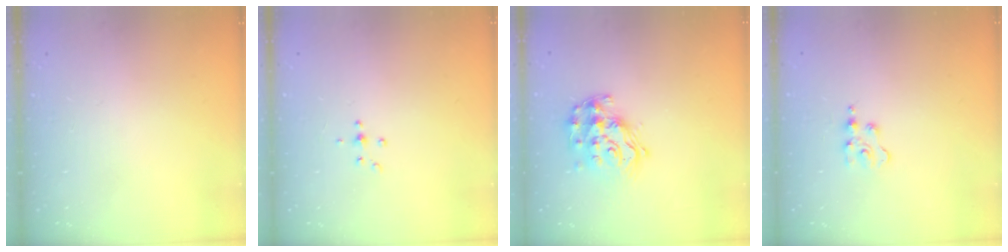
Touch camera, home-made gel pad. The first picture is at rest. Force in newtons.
{"total": 3.9, "press": 3.7, "slide": 1.2}
{"total": 15.5, "press": 15.5, "slide": 1.1}
{"total": 2.5, "press": 2.5, "slide": 0.4}